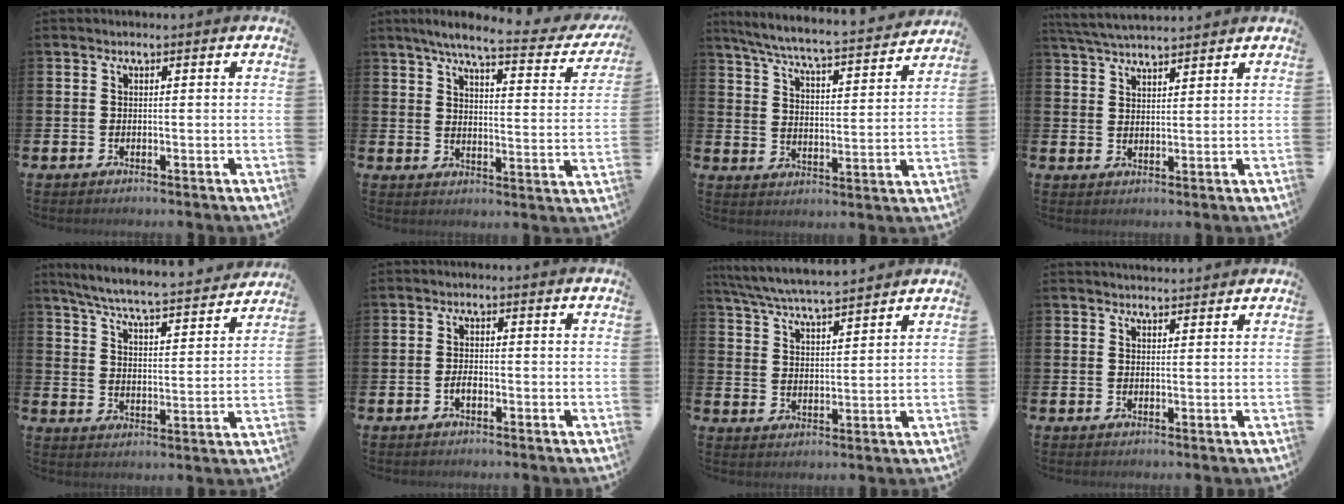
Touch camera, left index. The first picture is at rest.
{"total": 6.4, "force": [5.2, 0.8, 3.6], "torque": [-0.076, -0.034, 0.079]}
{"total": 6.6, "force": [6.1, 0.3, 2.5], "torque": [-0.076, -0.049, 0.102]}
{"total": 4.5, "force": [4.4, 0.4, 0.9], "torque": [-0.033, -0.016, 0.081]}
{"total": 6.6, "force": [6.1, 0.2, 2.4], "torque": [-0.073, -0.048, 0.101]}
{"total": 1.5, "force": [-0.7, 0.7, 1.1], "torque": [-0.017, -0.001, -0.015]}
{"total": 6.3, "force": [6.1, 0.3, 1.5], "torque": [-0.052, -0.034, 0.108]}
{"total": 2.1, "force": [2.1, 0.2, 0.1], "torque": [0.009, -0.013, 0.035]}